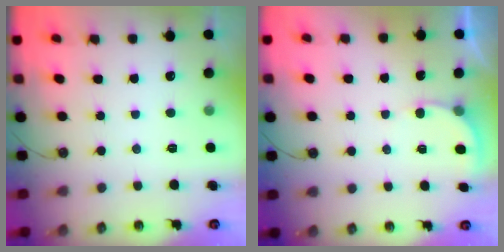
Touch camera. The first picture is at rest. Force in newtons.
{"total": 3.5, "press": 3.4, "slide": 0.3}